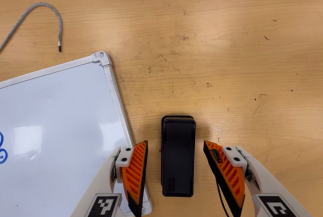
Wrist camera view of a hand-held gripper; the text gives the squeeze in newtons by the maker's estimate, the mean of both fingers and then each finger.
{"total": 0.0}